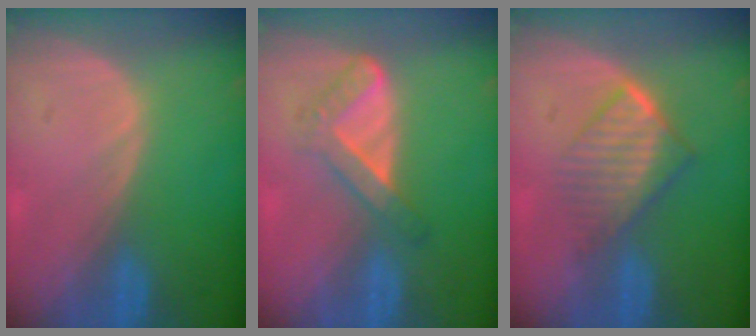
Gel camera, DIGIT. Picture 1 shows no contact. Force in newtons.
{"total": 5.6, "press": 4.8, "slide": 2.9}
{"total": 6.7, "press": 5.9, "slide": 3.2}